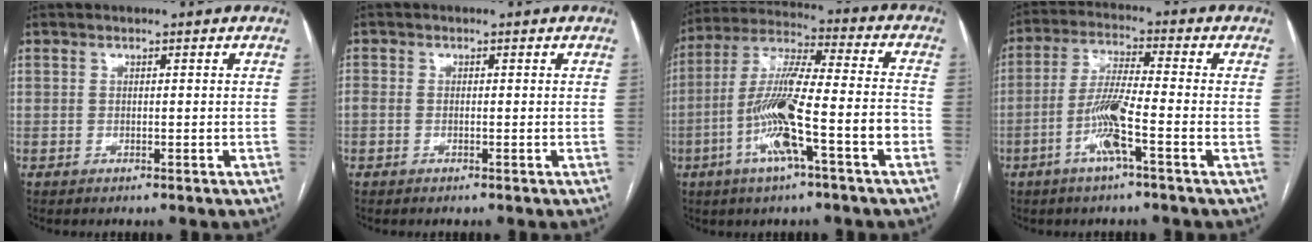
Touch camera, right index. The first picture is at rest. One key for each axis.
{"total": 1.0, "fx": -0.3, "fy": 0.6, "fz": 0.8, "tx": -0.018, "ty": 0.003, "tz": -0.004}
{"total": 15.2, "fx": -5.4, "fy": 0.9, "fz": 14.2, "tx": -0.271, "ty": 0.007, "tz": -0.099}
{"total": 8.1, "fx": -3.1, "fy": -0.1, "fz": 7.4, "tx": -0.148, "ty": -0.002, "tz": -0.067}